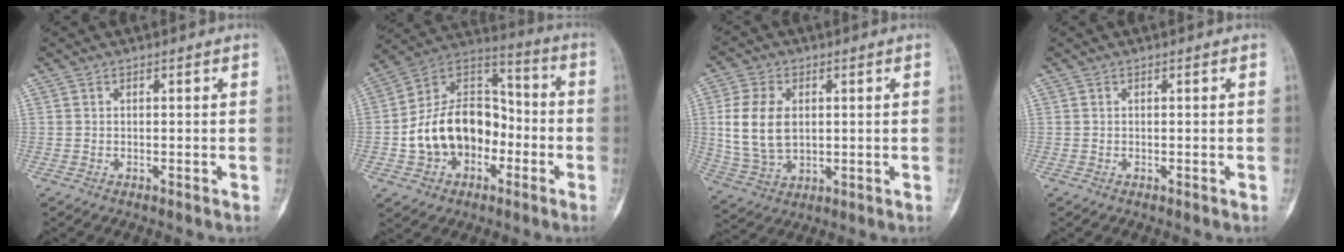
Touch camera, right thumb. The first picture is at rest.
{"total": 18.3, "force": [-4.1, 13.3, 11.8], "torque": [-0.165, 0.056, -0.074]}
{"total": 11.4, "force": [1.5, 7.5, 8.5], "torque": [-0.164, -0.004, 0.037]}
{"total": 0.0}